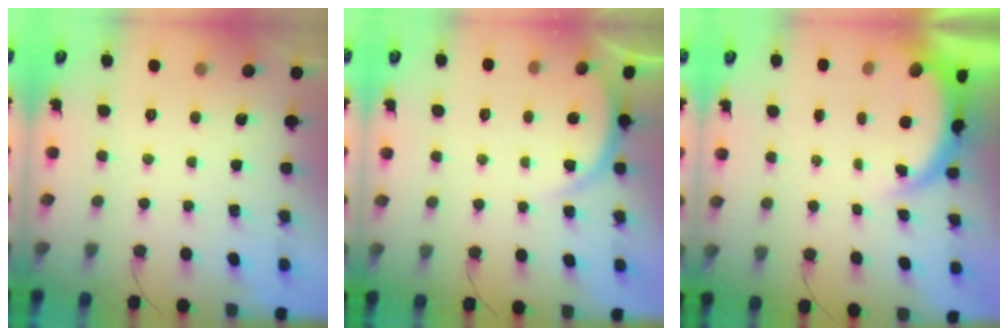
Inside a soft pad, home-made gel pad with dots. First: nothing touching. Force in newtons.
{"total": 3.9, "press": 3.9, "slide": 0.6}
{"total": 4.5, "press": 4.5, "slide": 0.7}